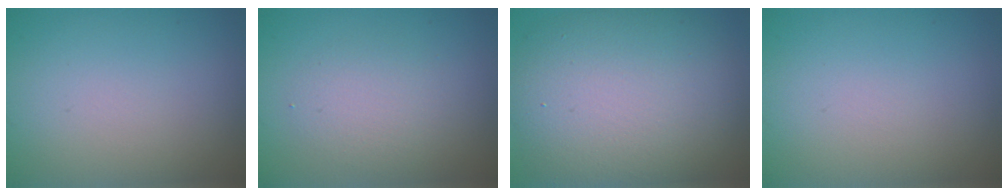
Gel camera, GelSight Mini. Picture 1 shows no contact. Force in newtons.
{"total": 2.4, "press": 2.4, "slide": 0.3}
{"total": 11.6, "press": 11.5, "slide": 1.2}
{"total": 0.0}